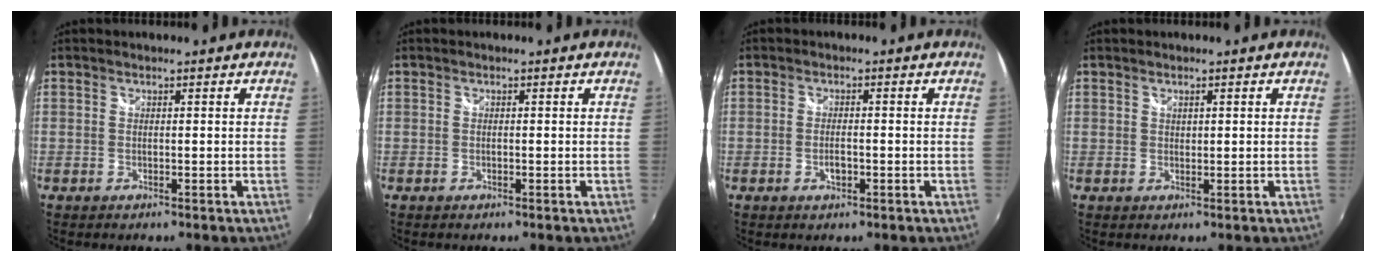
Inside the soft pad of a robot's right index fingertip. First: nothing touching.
{"total": 0.0}
{"total": 2.5, "force": [-0.9, 1.2, 2.1], "torque": [-0.038, -0.002, -0.015]}
{"total": 0.8, "force": [0.6, 0.4, 0.4], "torque": [-0.005, 0.001, 0.011]}